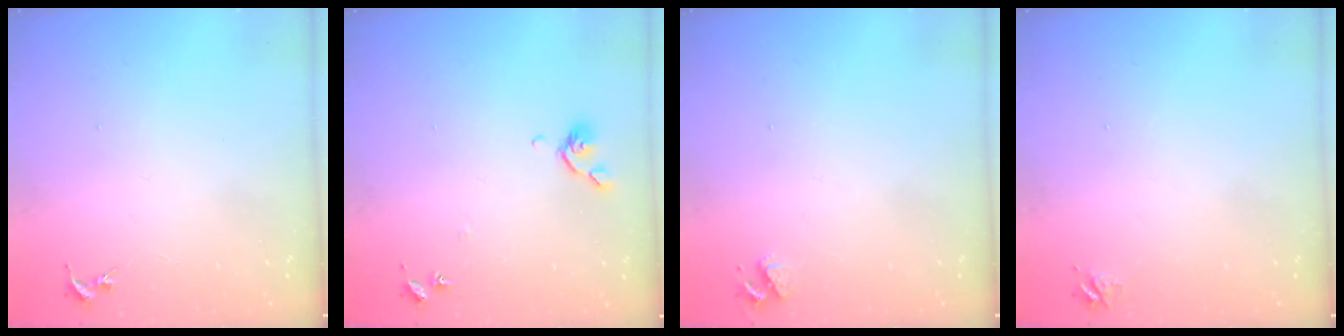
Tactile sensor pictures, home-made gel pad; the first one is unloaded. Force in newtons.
{"total": 5.6, "press": 5.6, "slide": 0.9}
{"total": 3.3, "press": 3.3, "slide": 0.5}
{"total": 3.7, "press": 3.6, "slide": 0.5}